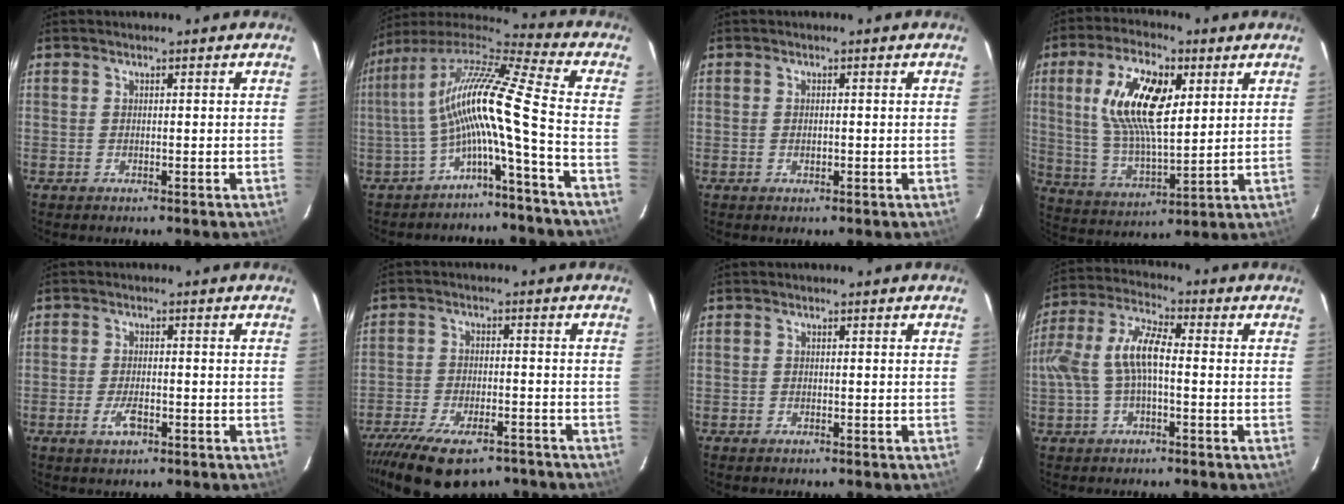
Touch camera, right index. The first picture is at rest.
{"total": 13.6, "force": [-3.4, -0.9, 13.1], "torque": [-0.230, 0.003, -0.068]}
{"total": 1.0, "force": [-0.3, 0.6, 0.8], "torque": [-0.014, 0.002, -0.004]}
{"total": 15.9, "force": [4.8, 6.8, 13.6], "torque": [-0.265, 0.013, 0.097]}
{"total": 3.8, "force": [-1.9, 1.7, 2.8], "torque": [-0.062, -0.003, -0.034]}
{"total": 16.4, "force": [-12.2, 6.5, 8.7], "torque": [-0.183, -0.030, -0.191]}
{"total": 0.7, "force": [-0.6, 0.4, 0.2], "torque": [-0.005, 0.001, -0.012]}
{"total": 9.4, "force": [-1.3, 3.7, 8.5], "torque": [-0.186, 0.018, -0.024]}